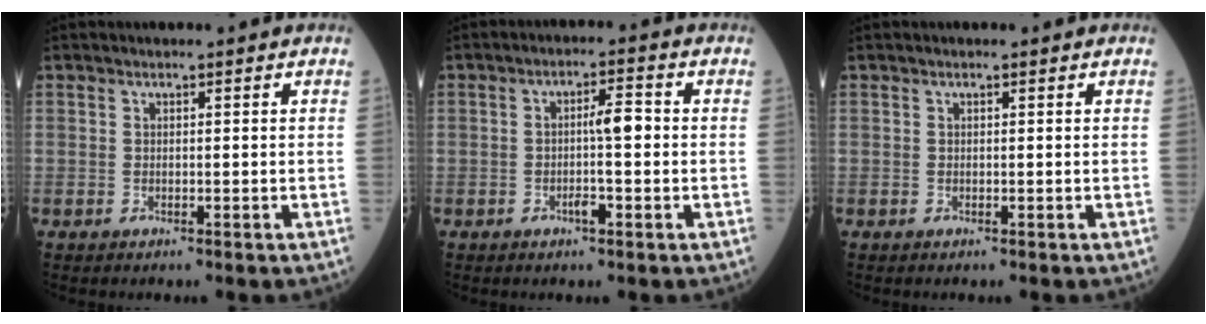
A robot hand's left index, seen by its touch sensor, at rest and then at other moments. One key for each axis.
{"total": 4.5, "fx": -0.6, "fy": 0.8, "fz": 4.4, "tx": -0.075, "ty": 0.008, "tz": -0.009}
{"total": 0.0}